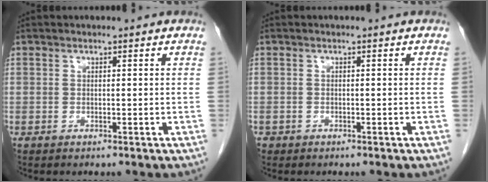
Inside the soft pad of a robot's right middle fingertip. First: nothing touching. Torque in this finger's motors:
{"motor_torque": [1.03, -1.11, 0.46, 0.07]}